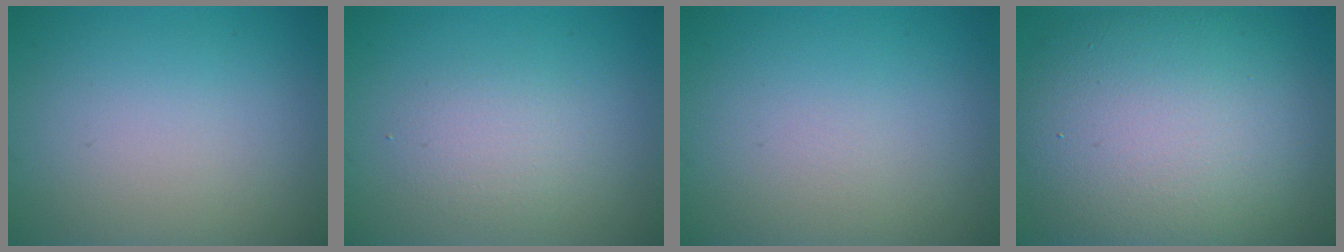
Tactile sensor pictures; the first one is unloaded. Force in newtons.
{"total": 2.0, "press": 2.0, "slide": 0.1}
{"total": 0.0}
{"total": 12.9, "press": 12.9, "slide": 0.9}